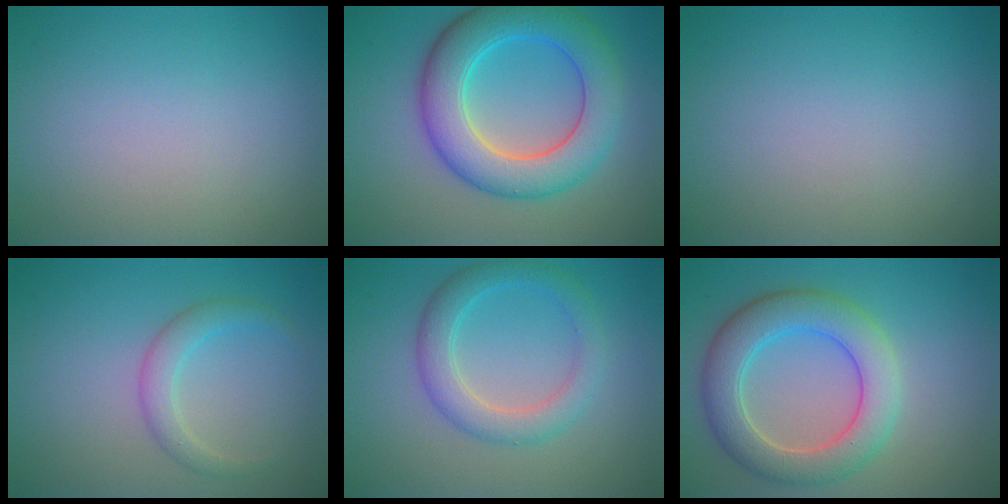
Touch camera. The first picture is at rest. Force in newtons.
{"total": 8.3, "press": 8.3, "slide": 0.1}
{"total": 0.0}
{"total": 2.2, "press": 2.2, "slide": 0.1}
{"total": 3.7, "press": 3.7, "slide": 0.0}
{"total": 6.3, "press": 6.3, "slide": 0.5}